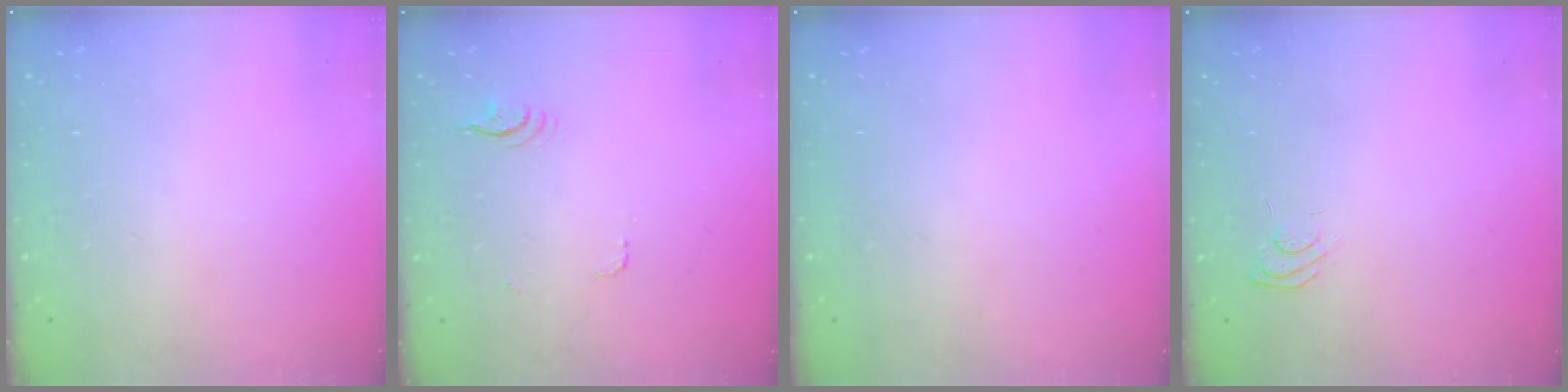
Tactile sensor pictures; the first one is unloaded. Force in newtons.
{"total": 3.9, "press": 3.6, "slide": 1.7}
{"total": 0.0}
{"total": 6.1, "press": 5.9, "slide": 1.4}